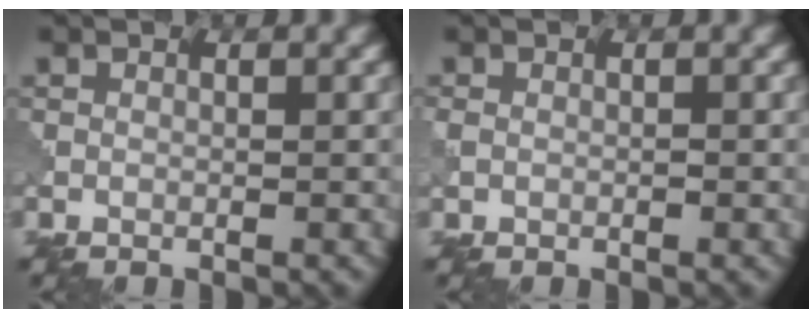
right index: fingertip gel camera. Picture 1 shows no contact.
{"total": 1.1, "force": [0.0, 0.9, 0.6], "torque": [-0.010, 0.005, -0.001]}